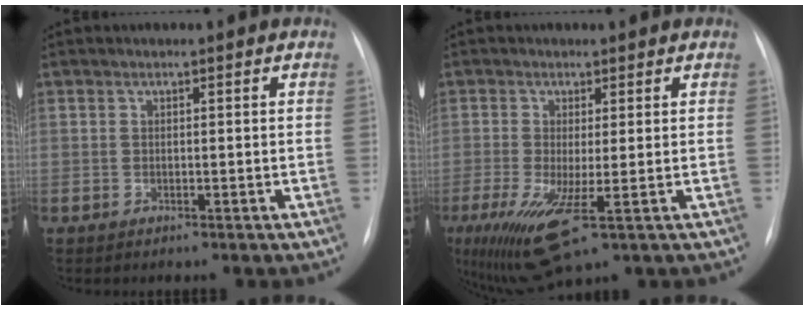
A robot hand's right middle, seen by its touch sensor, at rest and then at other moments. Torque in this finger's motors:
{"motor_torque": [0.94, -1.08, 0.50, 0.18]}